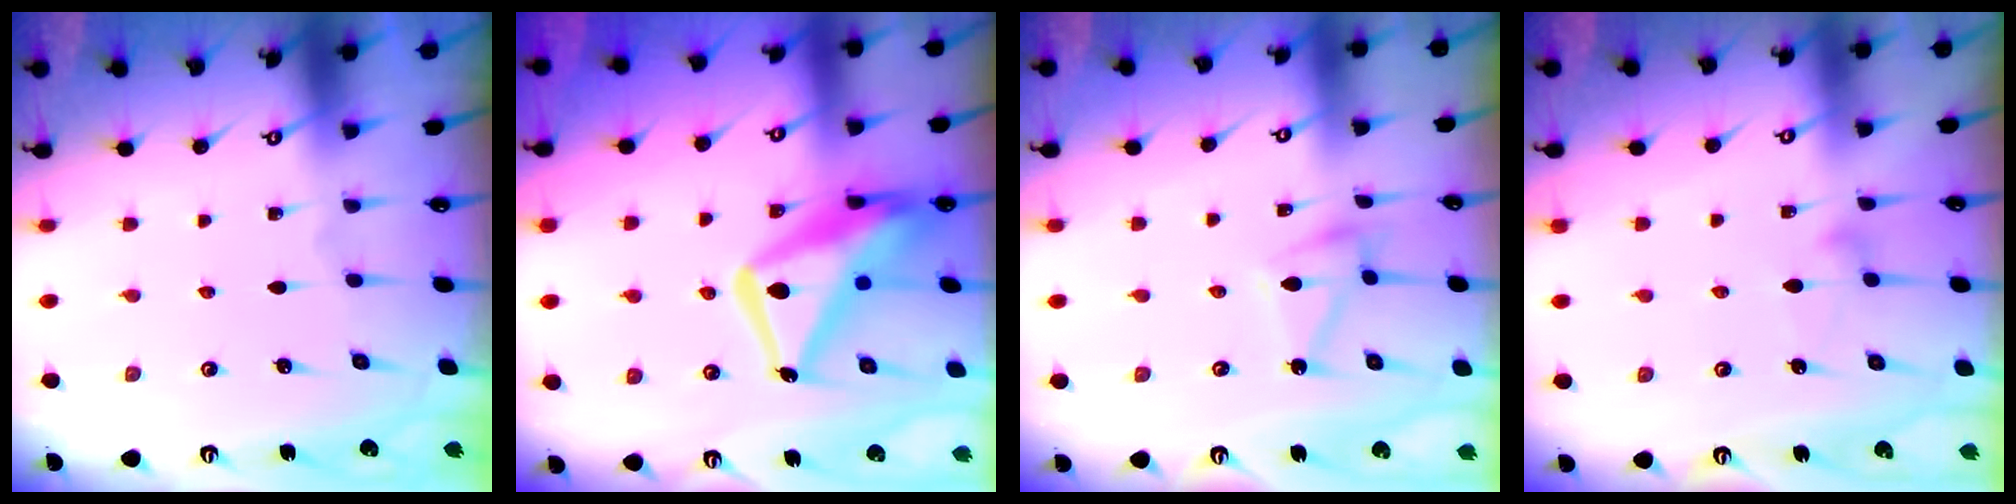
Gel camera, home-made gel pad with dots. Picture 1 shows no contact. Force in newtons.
{"total": 18.7, "press": 18.6, "slide": 1.7}
{"total": 6.7, "press": 6.7, "slide": 0.3}
{"total": 7.8, "press": 7.8, "slide": 0.5}